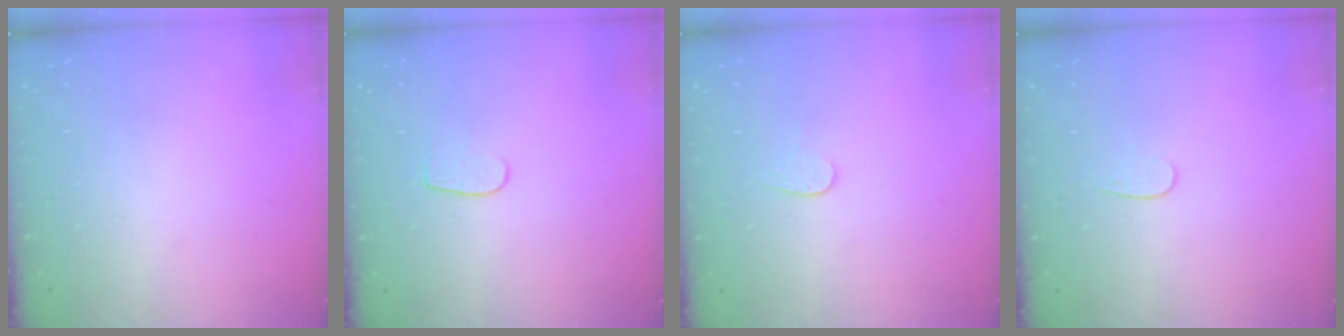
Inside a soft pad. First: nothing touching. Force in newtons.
{"total": 4.3, "press": 4.2, "slide": 0.3}
{"total": 3.8, "press": 3.8, "slide": 0.3}
{"total": 3.6, "press": 3.5, "slide": 0.4}